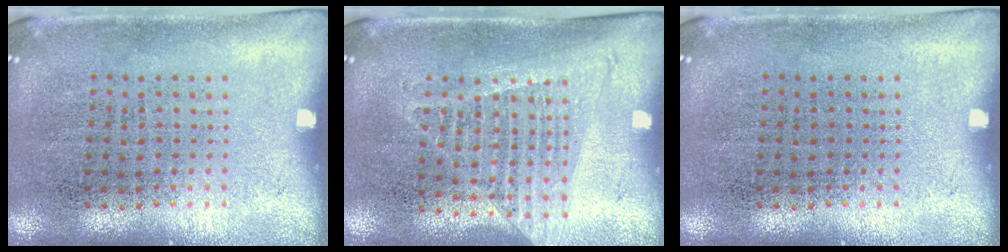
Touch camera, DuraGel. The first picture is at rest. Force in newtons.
{"total": 1.3, "press": 1.2, "slide": 0.6}
{"total": 0.0}